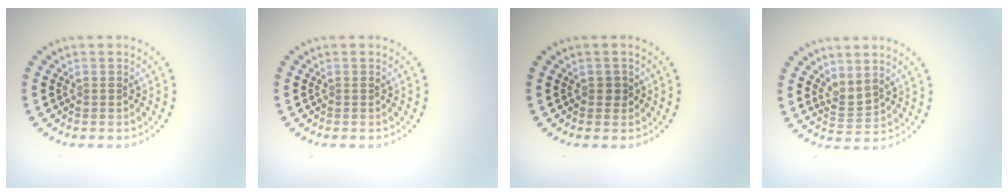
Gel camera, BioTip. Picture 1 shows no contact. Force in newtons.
{"total": 0.0}
{"total": 0.8, "press": 0.8, "slide": 0.3}
{"total": 1.6, "press": 1.1, "slide": 1.1}